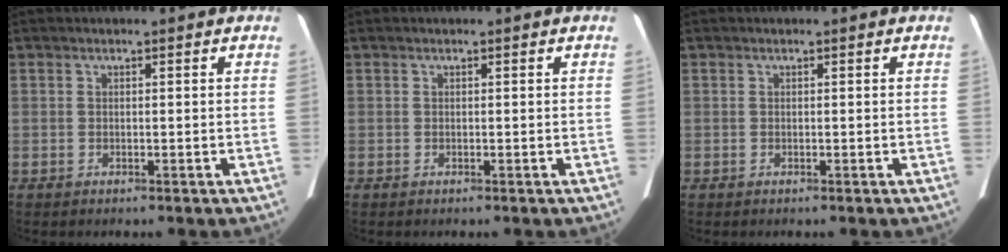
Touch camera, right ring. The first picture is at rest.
{"total": 0.0}
{"total": 0.0}